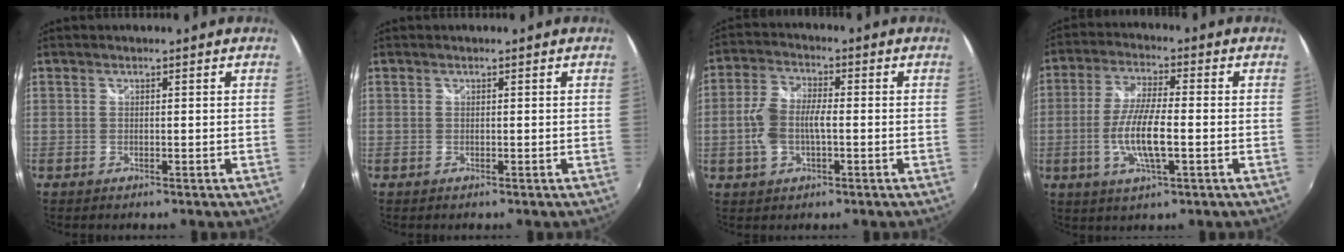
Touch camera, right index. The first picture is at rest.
{"total": 0.0}
{"total": 7.7, "force": [-1.2, 4.2, 6.4], "torque": [-0.137, 0.010, -0.021]}
{"total": 10.0, "force": [-2.3, 2.3, 9.5], "torque": [-0.190, -0.004, -0.045]}